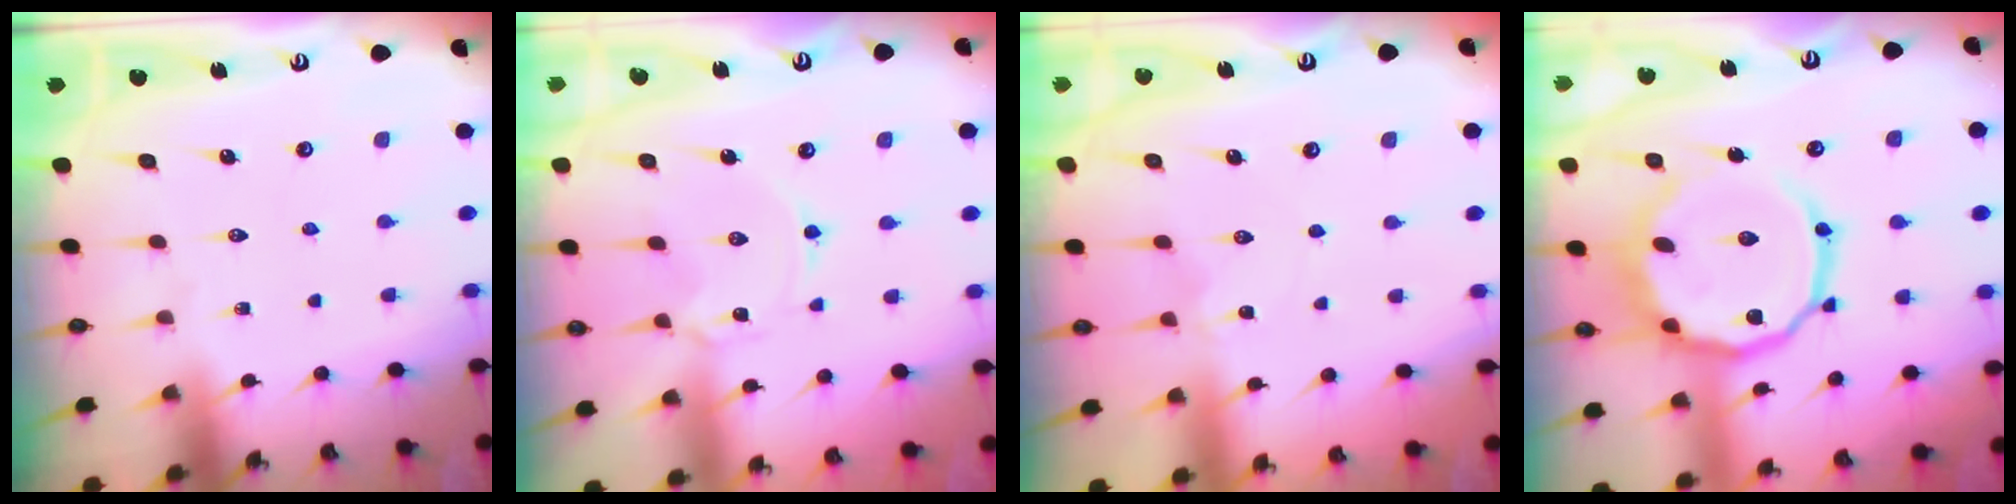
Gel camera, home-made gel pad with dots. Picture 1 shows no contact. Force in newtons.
{"total": 2.5, "press": 2.5, "slide": 0.3}
{"total": 0.8, "press": 0.7, "slide": 0.3}
{"total": 16.0, "press": 15.9, "slide": 1.9}